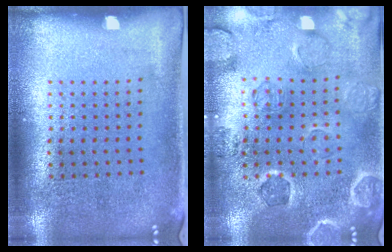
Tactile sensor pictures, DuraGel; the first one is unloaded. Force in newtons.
{"total": 0.7, "press": 0.7, "slide": 0.4}